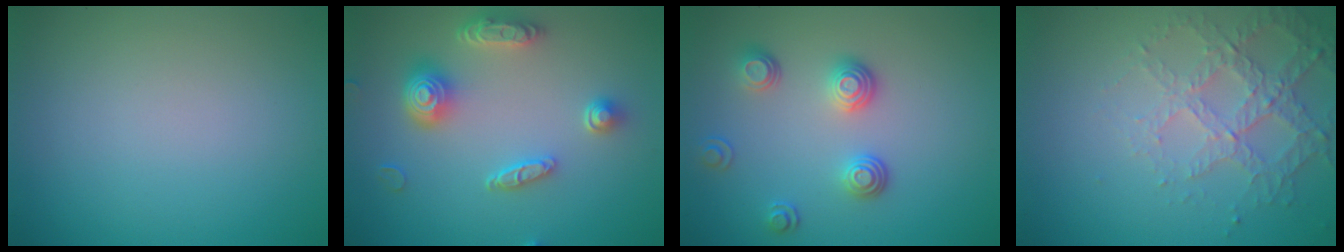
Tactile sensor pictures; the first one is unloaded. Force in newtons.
{"total": 4.8, "press": 4.0, "slide": 2.8}
{"total": 3.1, "press": 2.6, "slide": 1.8}
{"total": 4.2, "press": 3.1, "slide": 2.9}